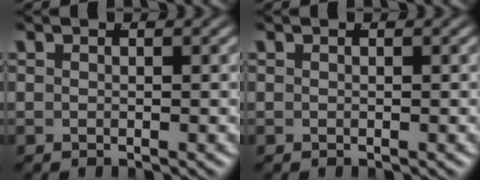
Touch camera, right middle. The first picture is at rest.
{"total": 0.0}